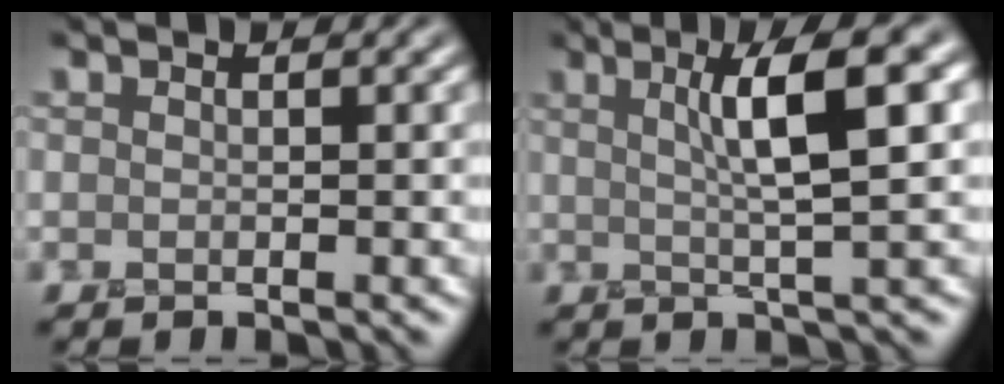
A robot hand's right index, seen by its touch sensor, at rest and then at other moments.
{"total": 6.0, "force": [1.8, 1.0, 5.7], "torque": [-0.078, 0.015, 0.026]}